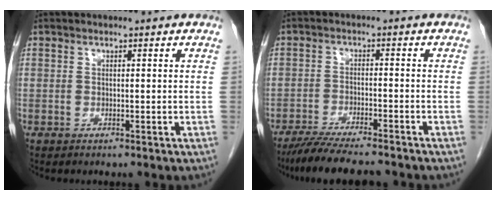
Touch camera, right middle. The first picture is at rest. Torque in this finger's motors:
{"motor_torque": [1.16, -0.98, 0.40, 0.08]}